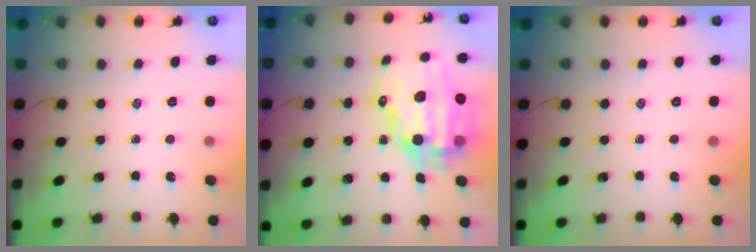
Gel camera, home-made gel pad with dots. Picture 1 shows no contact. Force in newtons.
{"total": 19.3, "press": 18.8, "slide": 4.2}
{"total": 0.0}